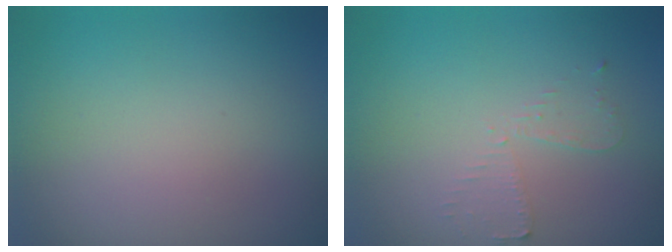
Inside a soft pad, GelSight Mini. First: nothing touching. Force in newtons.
{"total": 1.9, "press": 1.9, "slide": 0.4}